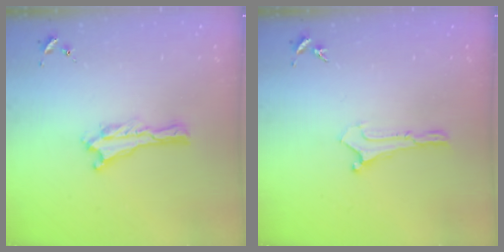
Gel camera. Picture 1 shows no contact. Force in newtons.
{"total": 0.0}